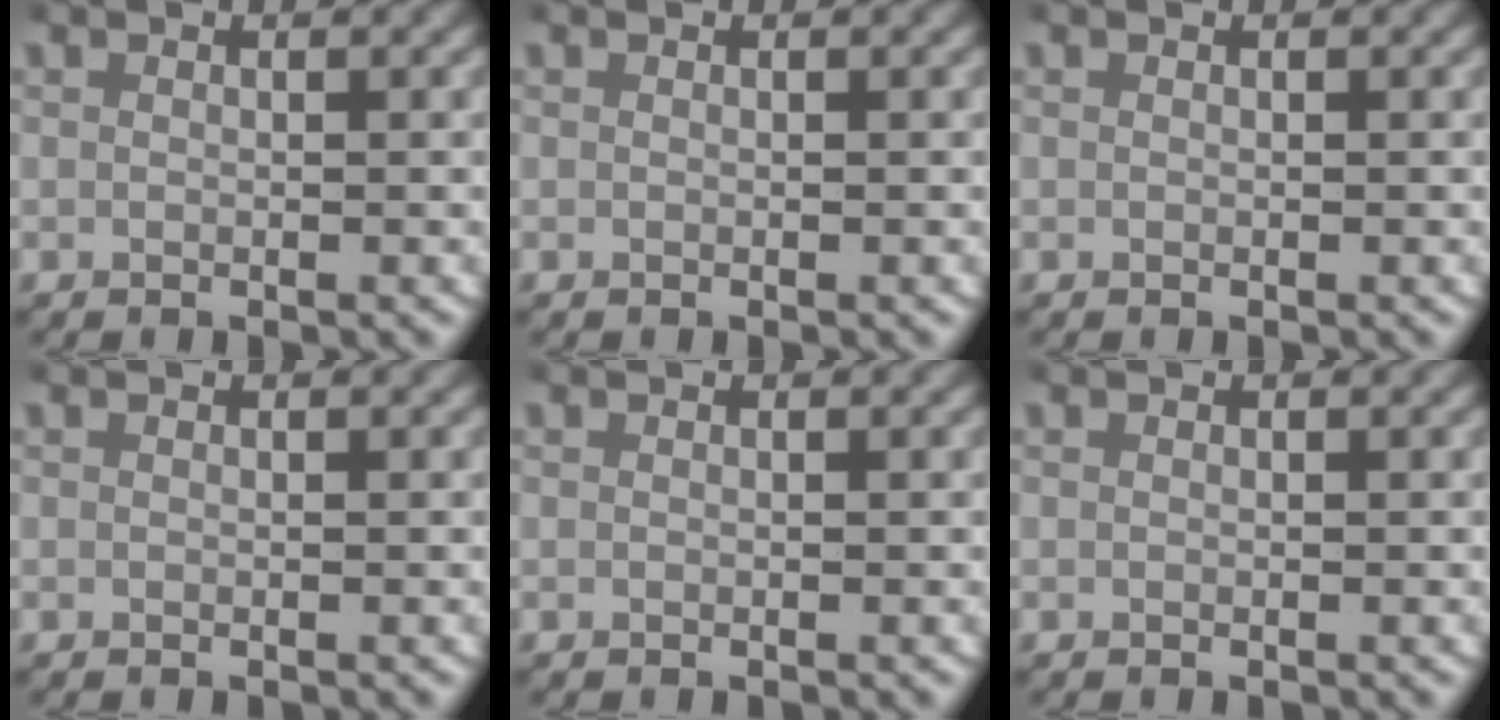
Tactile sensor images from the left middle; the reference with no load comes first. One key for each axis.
{"total": 0.0}
{"total": 0.0}
{"total": 0.0}
{"total": 0.0}
{"total": 0.0}